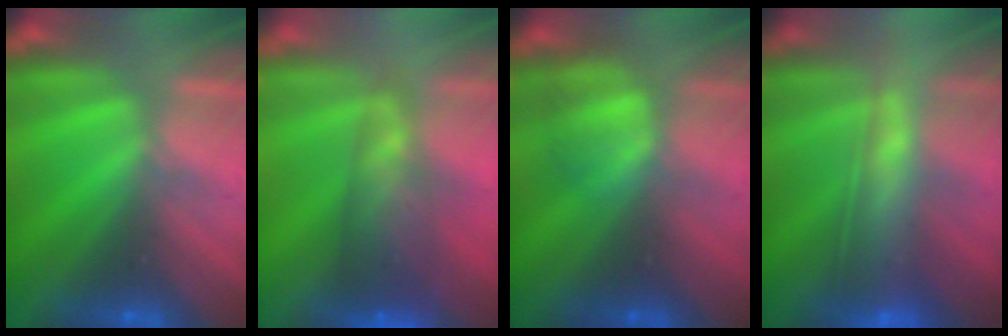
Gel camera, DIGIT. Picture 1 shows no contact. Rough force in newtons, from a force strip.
{"total": 7.4}
{"total": 2.4}
{"total": 7.2}